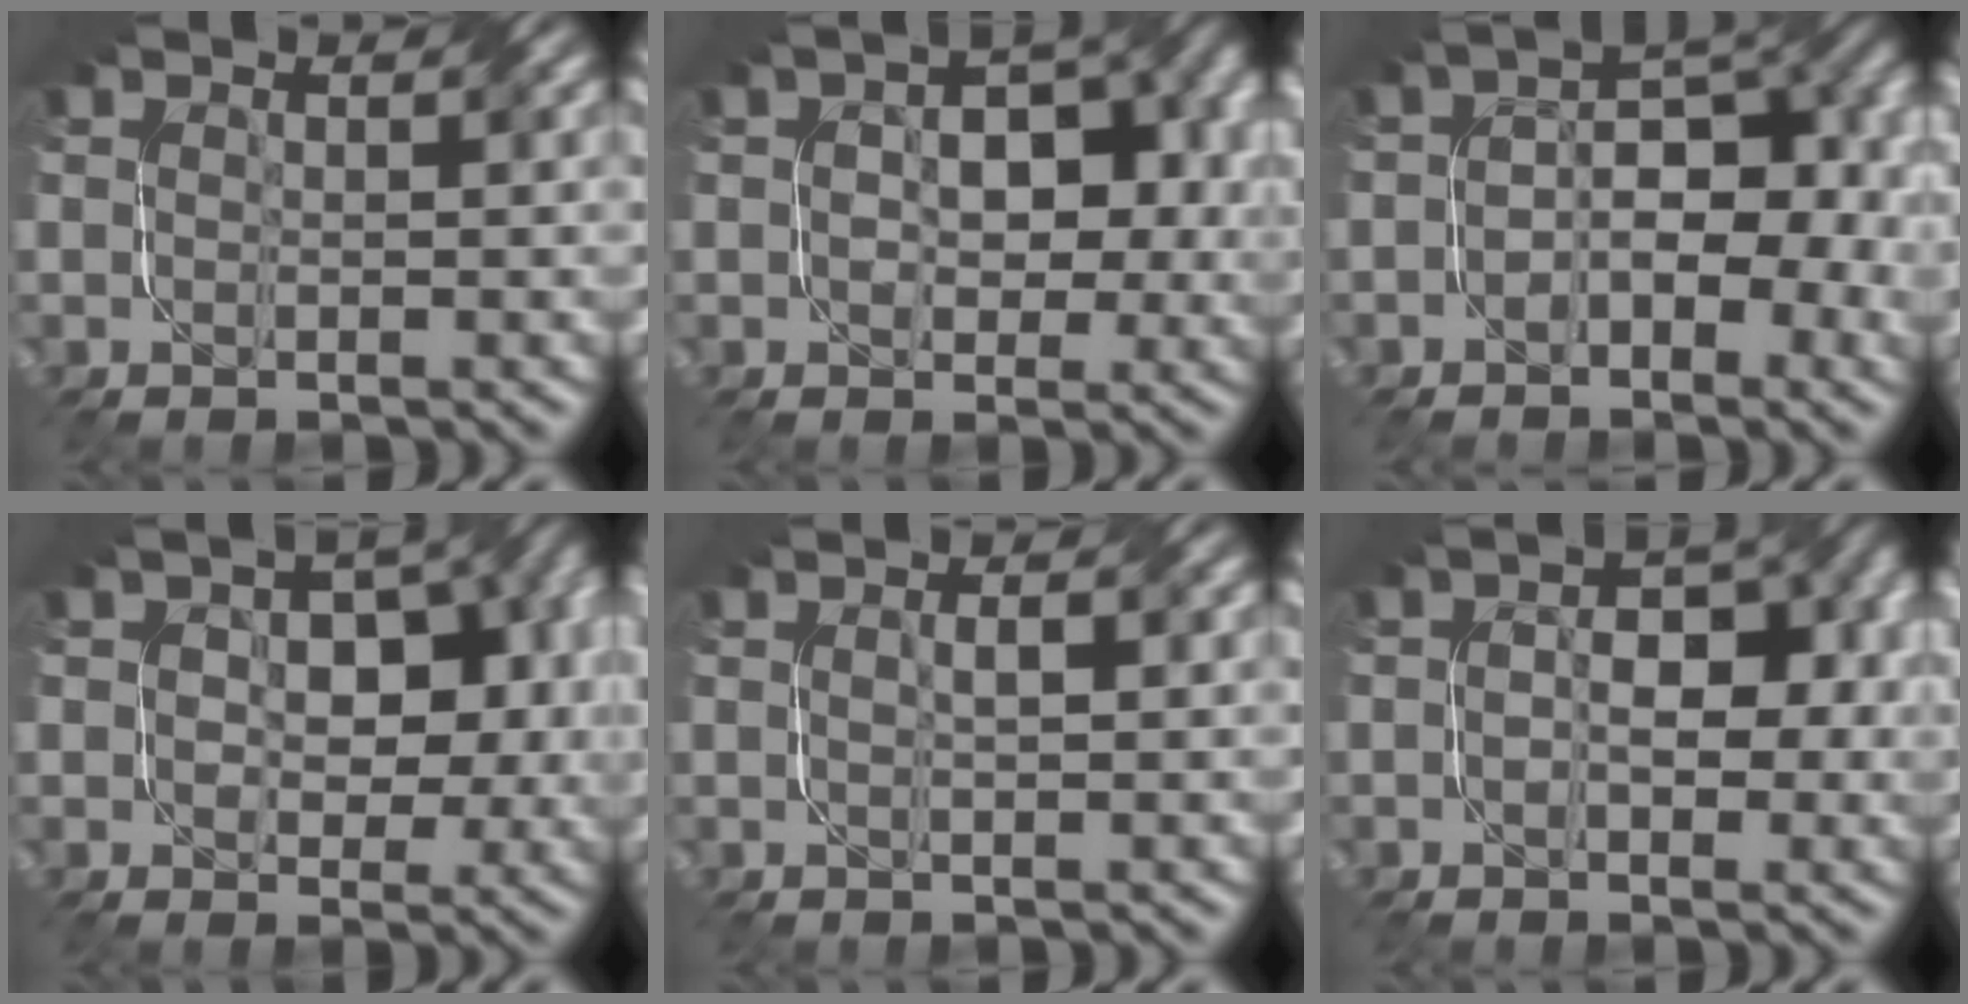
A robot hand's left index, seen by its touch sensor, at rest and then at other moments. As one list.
[{"total": 6.2, "force": [-0.4, 3.9, 4.8], "torque": [-0.051, 0.017, -0.007]}, {"total": 7.8, "force": [-1.7, 4.3, 6.3], "torque": [-0.080, 0.012, -0.036]}, {"total": 7.8, "force": [0.4, 4.9, 6.0], "torque": [-0.073, 0.006, 0.009]}, {"total": 0.9, "force": [0.1, -0.3, 0.8], "torque": [-0.017, 0.005, 0.003]}, {"total": 5.2, "force": [-0.5, 3.1, 4.2], "torque": [-0.050, 0.007, -0.011]}]